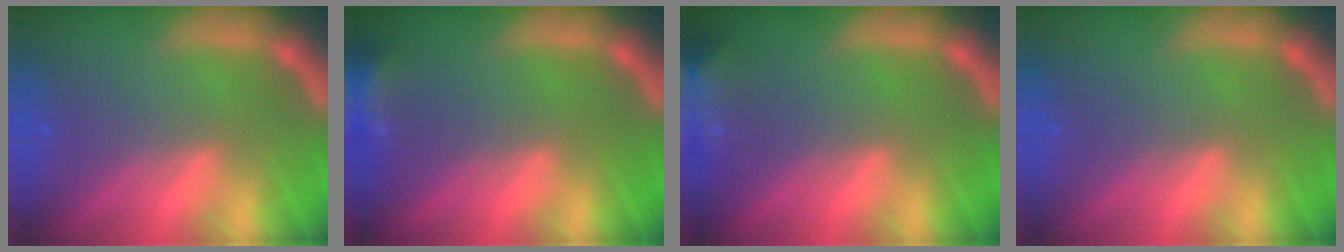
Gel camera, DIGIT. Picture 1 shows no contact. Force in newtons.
{"total": 4.4}
{"total": 7.9}
{"total": 0.0}